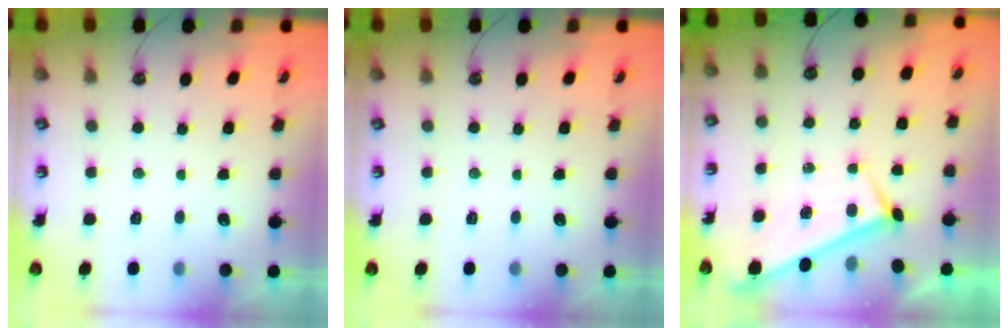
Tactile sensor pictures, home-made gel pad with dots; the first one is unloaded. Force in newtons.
{"total": 0.0}
{"total": 0.0}